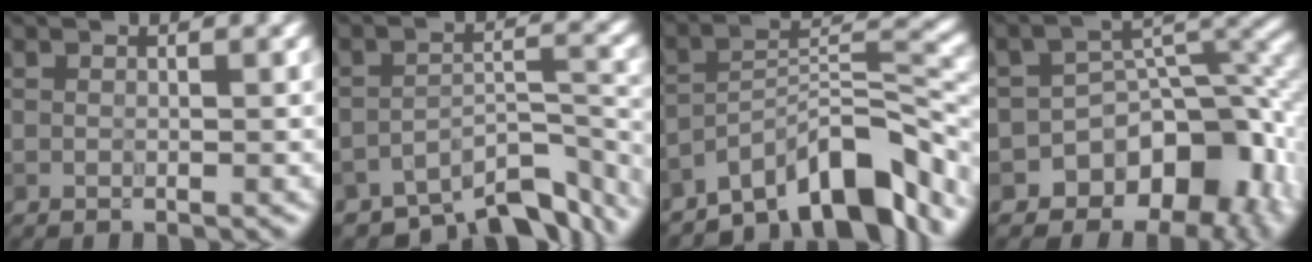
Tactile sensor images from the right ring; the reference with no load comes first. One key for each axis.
{"total": 8.4, "fx": -7.1, "fy": 2.9, "fz": 3.6, "tx": -0.044, "ty": -0.013, "tz": -0.106}
{"total": 9.8, "fx": -7.2, "fy": 2.7, "fz": 6.1, "tx": -0.082, "ty": 0.011, "tz": -0.133}
{"total": 10.0, "fx": -5.9, "fy": 6.7, "fz": 4.6, "tx": -0.039, "ty": 0.019, "tz": -0.082}